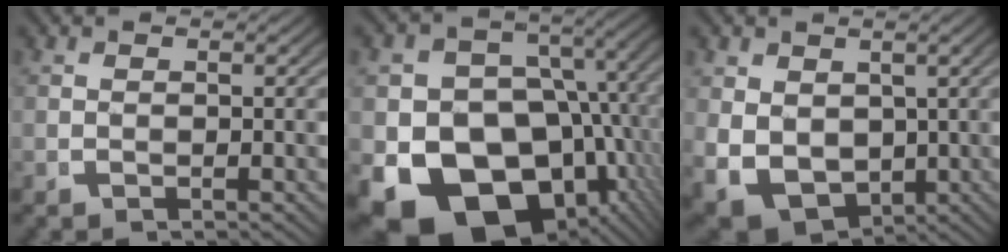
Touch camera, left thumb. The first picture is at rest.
{"total": 20.0, "force": [-6.7, 15.3, 10.9], "torque": [-0.244, -0.100, -0.080]}
{"total": 8.7, "force": [-2.6, 6.9, 4.5], "torque": [-0.122, -0.059, -0.008]}